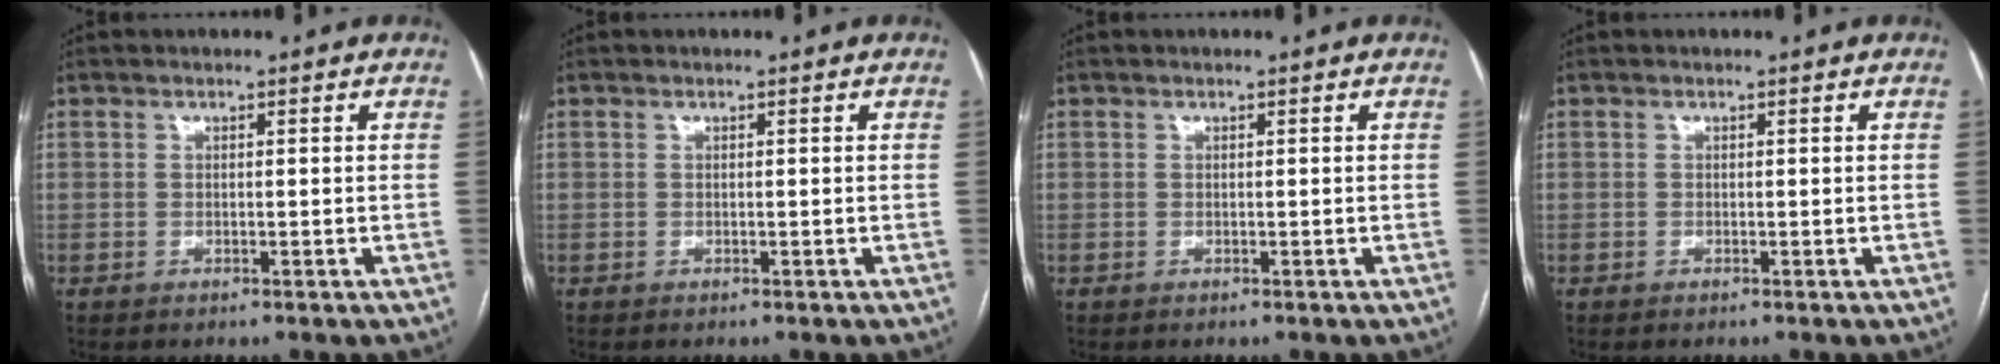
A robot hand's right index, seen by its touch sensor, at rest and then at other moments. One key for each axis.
{"total": 0.0}
{"total": 0.0}
{"total": 0.0}